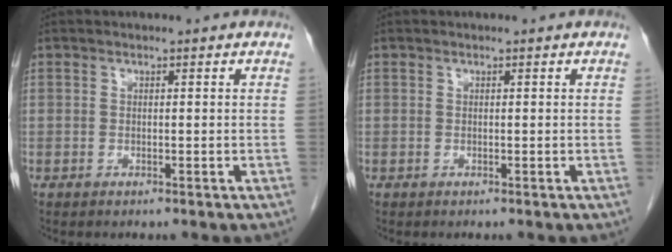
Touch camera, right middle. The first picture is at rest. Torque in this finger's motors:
{"motor_torque": [0.00, 0.00, 0.00, -0.01]}